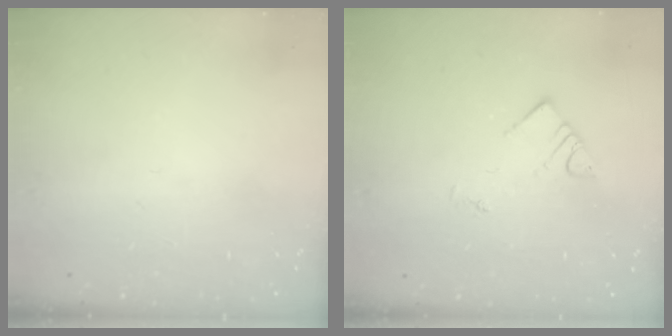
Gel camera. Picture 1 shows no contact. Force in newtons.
{"total": 3.7, "press": 3.6, "slide": 0.4}